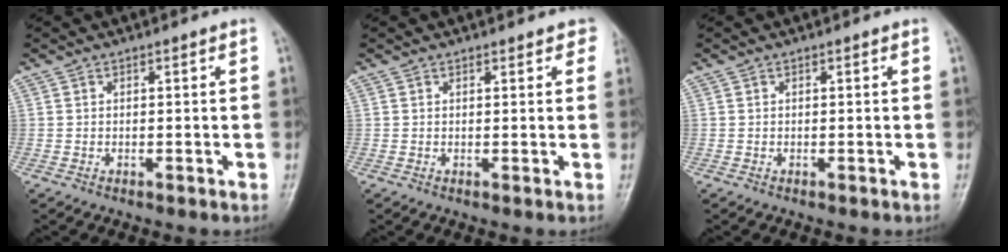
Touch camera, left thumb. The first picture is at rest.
{"total": 2.7, "force": [2.1, 1.3, 1.0], "torque": [0.017, -0.001, 0.014]}
{"total": 0.0}